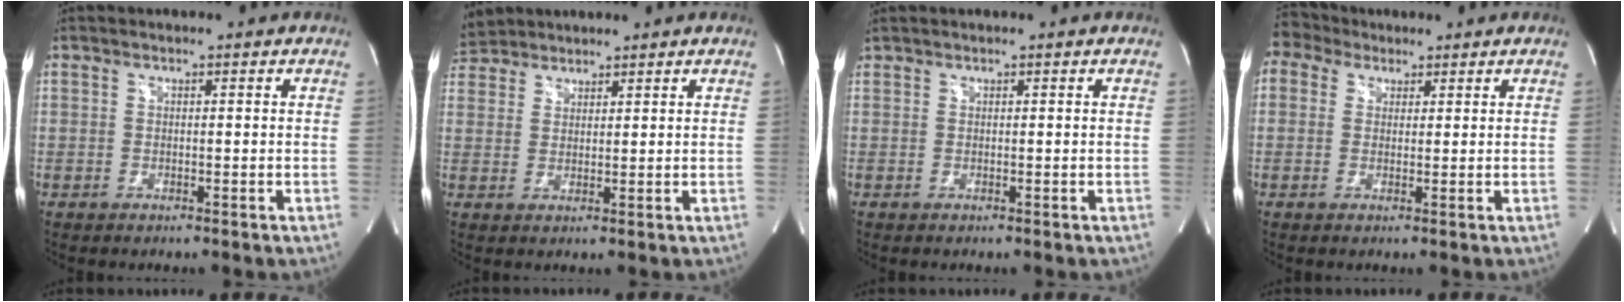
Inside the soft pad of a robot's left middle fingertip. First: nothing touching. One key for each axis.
{"total": 5.0, "fx": 4.7, "fy": 1.7, "fz": 0.0, "tx": -0.008, "ty": 0.021, "tz": 0.094}
{"total": 0.5, "fx": 0.3, "fy": -0.4, "fz": 0.0, "tx": -0.022, "ty": 0.022, "tz": 0.018}
{"total": 3.8, "fx": 2.9, "fy": 2.4, "fz": -0.1, "tx": -0.008, "ty": 0.028, "tz": 0.055}